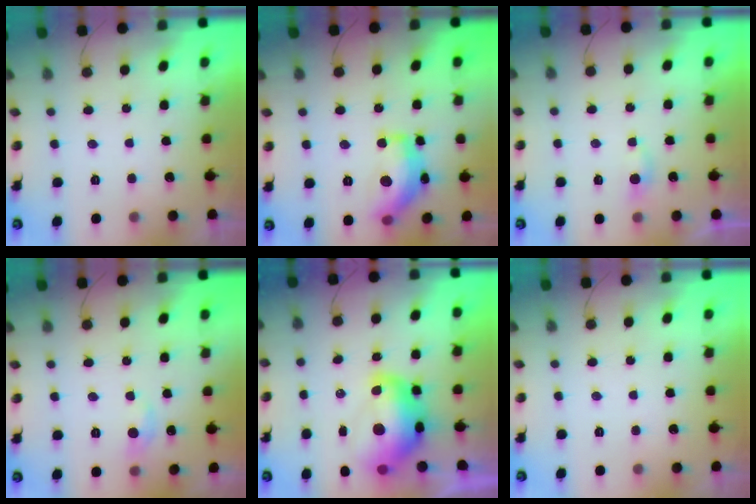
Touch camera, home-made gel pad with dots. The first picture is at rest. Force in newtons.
{"total": 16.1, "press": 16.1, "slide": 0.8}
{"total": 2.3, "press": 2.3, "slide": 0.3}
{"total": 5.9, "press": 5.9, "slide": 0.8}
{"total": 14.5, "press": 14.4, "slide": 1.2}
{"total": 0.0}